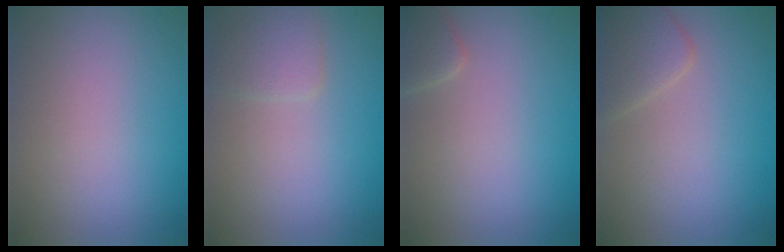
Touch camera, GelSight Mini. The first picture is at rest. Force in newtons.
{"total": 1.7, "press": 1.7, "slide": 0.1}
{"total": 1.7, "press": 1.7, "slide": 0.1}
{"total": 2.5, "press": 2.5, "slide": 0.2}